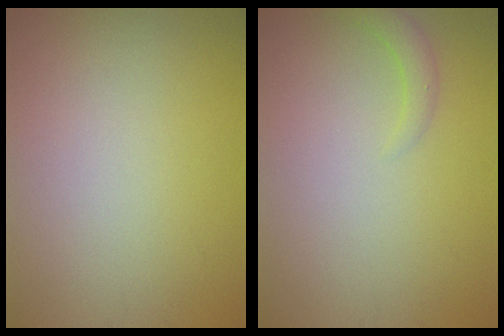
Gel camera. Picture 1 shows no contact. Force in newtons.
{"total": 1.4, "press": 1.4, "slide": 0.2}